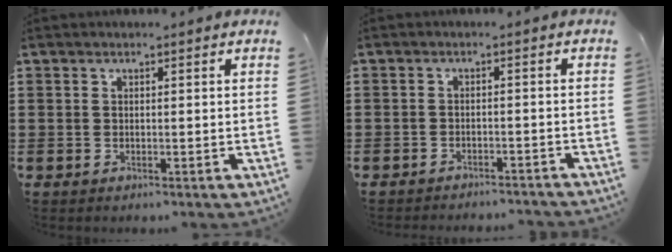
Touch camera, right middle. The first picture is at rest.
{"total": 2.3, "force": [-2.2, 0.2, -0.3], "torque": [0.001, 0.003, -0.051]}